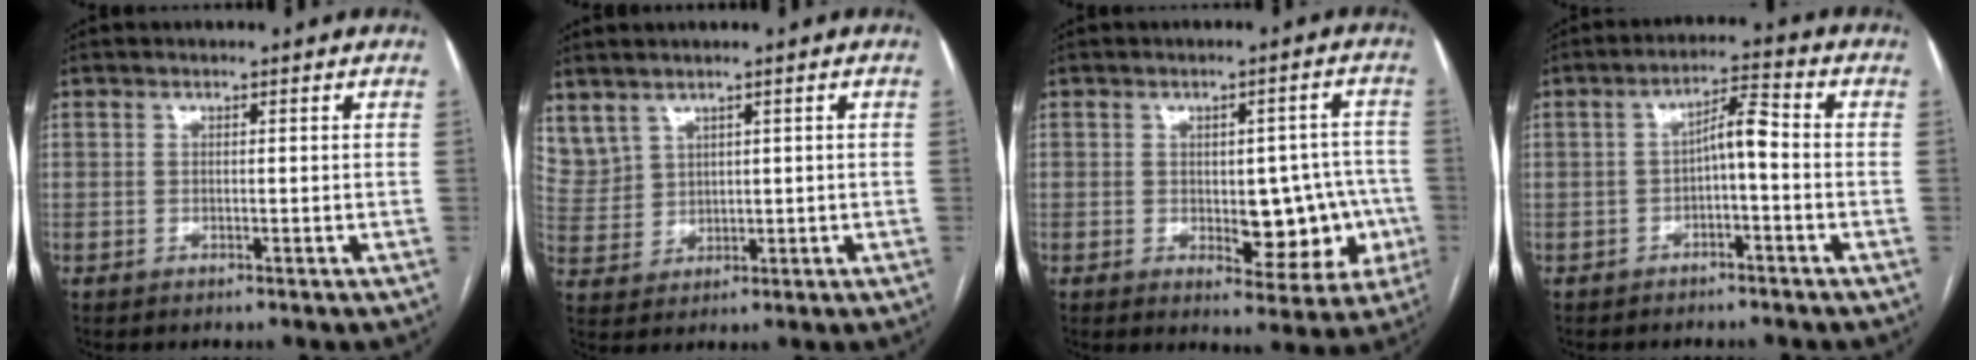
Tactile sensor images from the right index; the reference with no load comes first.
{"total": 7.8, "force": [4.8, 5.5, 2.6], "torque": [-0.082, 0.020, 0.122]}
{"total": 10.3, "force": [-1.8, 5.2, 8.7], "torque": [-0.084, 0.020, -0.011]}
{"total": 4.8, "force": [-0.9, 1.0, 4.6], "torque": [-0.077, 0.022, -0.014]}